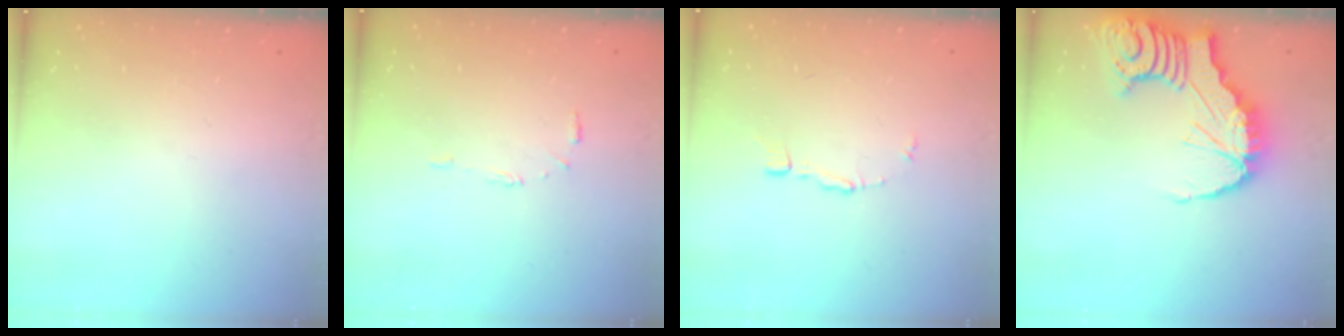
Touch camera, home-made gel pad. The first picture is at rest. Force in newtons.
{"total": 5.2, "press": 5.1, "slide": 0.4}
{"total": 4.5, "press": 4.5, "slide": 0.3}
{"total": 15.4, "press": 15.3, "slide": 1.7}